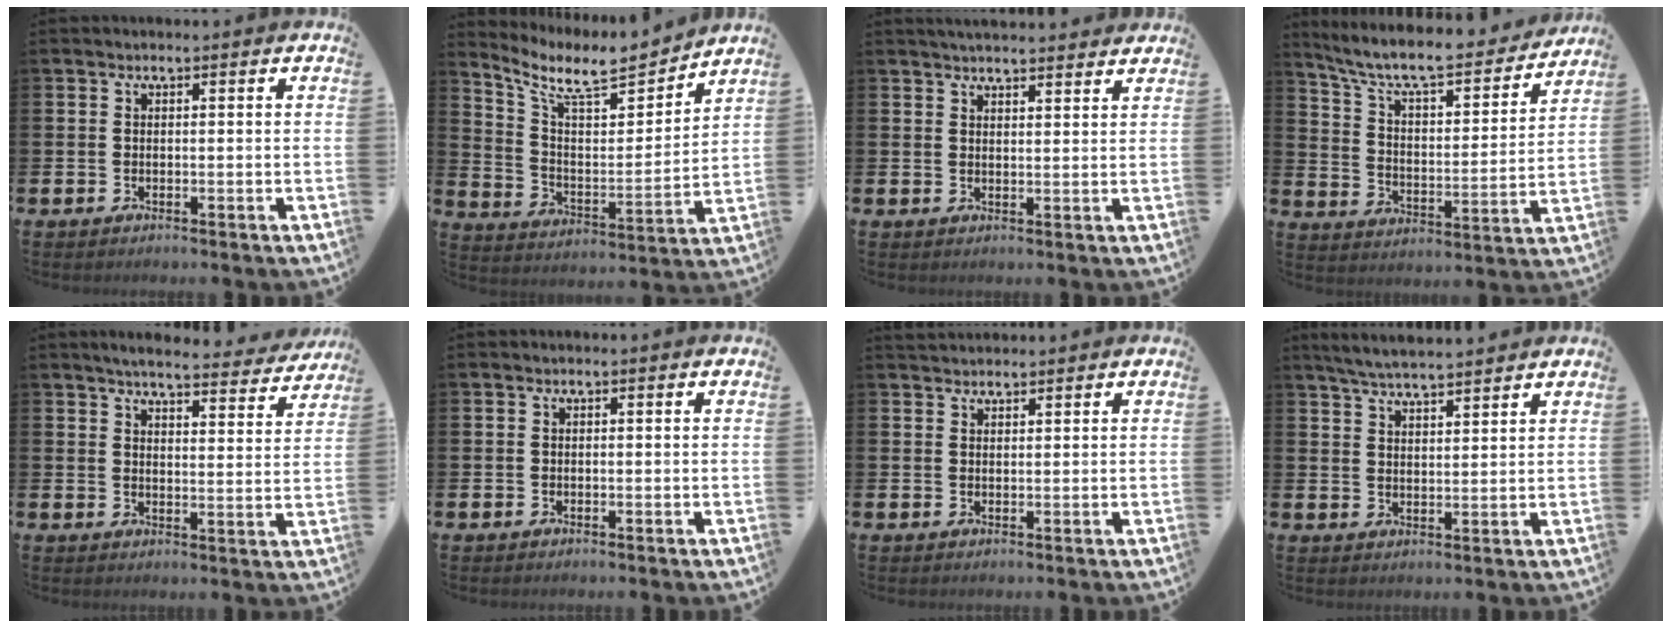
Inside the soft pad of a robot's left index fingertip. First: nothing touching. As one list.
[{"total": 8.6, "force": [7.6, 2.3, 3.5], "torque": [-0.101, -0.056, 0.131]}, {"total": 3.1, "force": [3.1, 0.2, 0.3], "torque": [-0.013, -0.011, 0.056]}, {"total": 8.5, "force": [7.6, 1.7, 3.4], "torque": [-0.100, -0.054, 0.126]}, {"total": 5.1, "force": [4.8, 0.3, 1.4], "torque": [-0.035, -0.032, 0.081]}, {"total": 0.0}, {"total": 1.6, "force": [1.6, 0.4, 0.0], "torque": [0.005, -0.004, 0.028]}, {"total": 4.8, "force": [4.7, 0.1, 0.9], "torque": [-0.039, -0.018, 0.086]}]